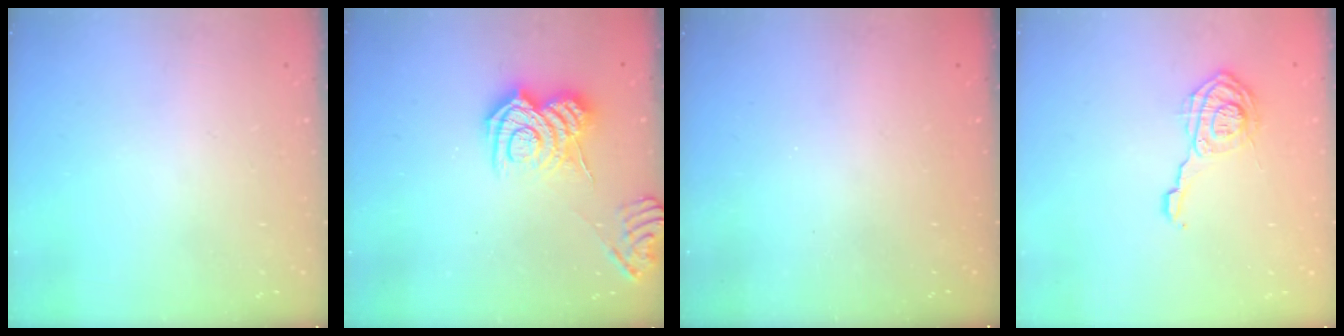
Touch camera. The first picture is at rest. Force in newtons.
{"total": 8.6, "press": 8.5, "slide": 1.2}
{"total": 2.4, "press": 2.3, "slide": 0.7}
{"total": 9.2, "press": 9.1, "slide": 0.6}